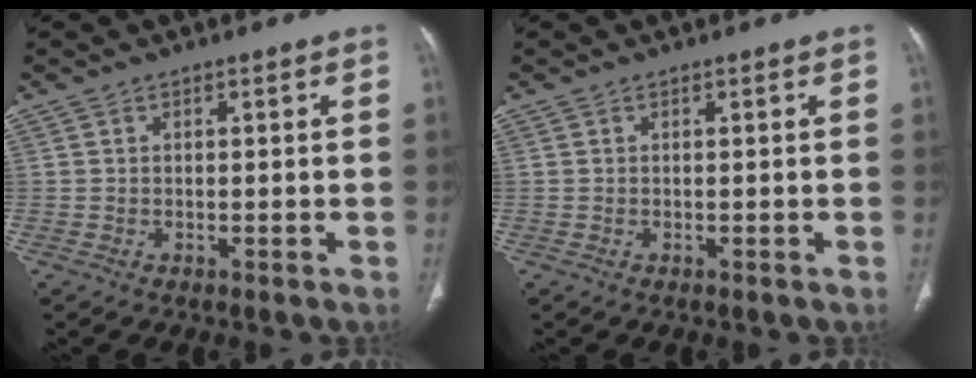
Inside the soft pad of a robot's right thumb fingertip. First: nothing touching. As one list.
[{"total": 0.0}]